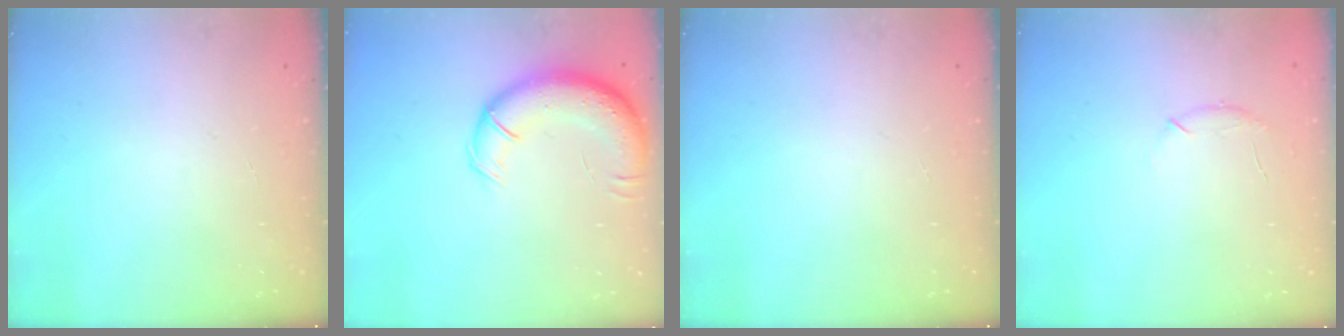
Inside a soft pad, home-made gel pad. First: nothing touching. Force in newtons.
{"total": 13.8, "press": 13.3, "slide": 3.7}
{"total": 0.0}
{"total": 6.9, "press": 6.7, "slide": 1.8}